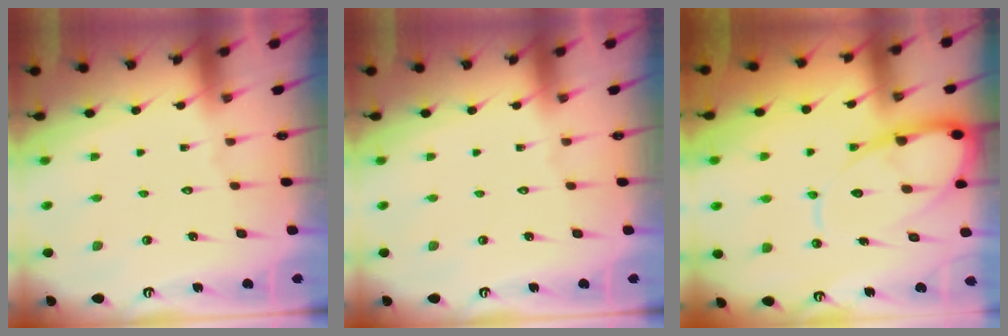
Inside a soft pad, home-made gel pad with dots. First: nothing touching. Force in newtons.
{"total": 0.0}
{"total": 12.3, "press": 12.3, "slide": 1.3}